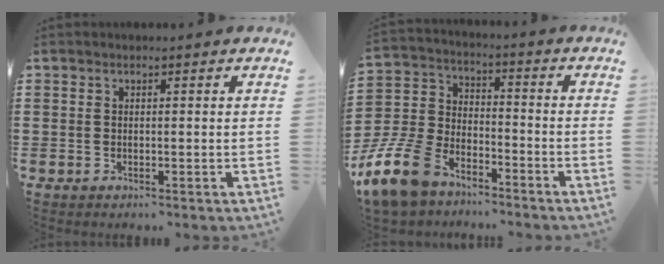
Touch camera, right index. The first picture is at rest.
{"total": 11.4, "force": [-8.6, 5.5, 5.1], "torque": [-0.145, 0.030, -0.173]}